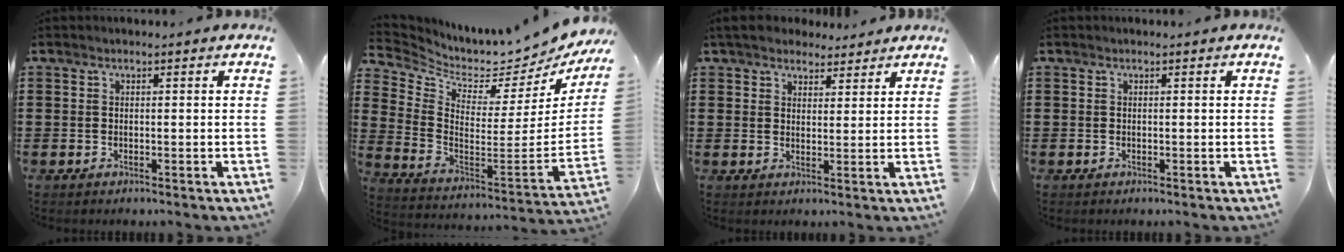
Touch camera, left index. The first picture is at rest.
{"total": 3.2, "force": [2.8, 1.2, 1.0], "torque": [-0.046, -0.057, 0.036]}
{"total": 4.2, "force": [3.8, 1.6, 0.9], "torque": [-0.031, -0.001, 0.072]}
{"total": 0.0}